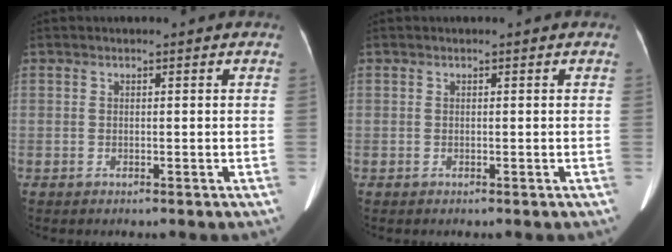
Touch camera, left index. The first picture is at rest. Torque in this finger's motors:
{"motor_torque": [0.00, 0.00, 0.00, 0.00]}